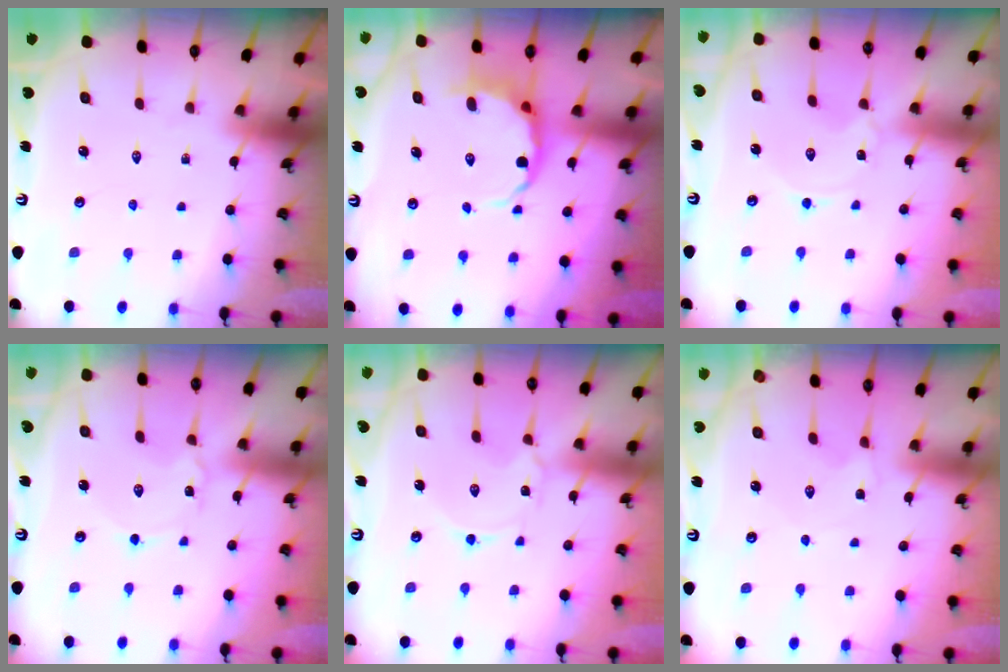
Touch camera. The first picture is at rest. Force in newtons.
{"total": 6.9, "press": 6.4, "slide": 2.6}
{"total": 0.0}
{"total": 2.7, "press": 2.7, "slide": 0.2}
{"total": 1.7, "press": 1.7, "slide": 0.3}
{"total": 1.8, "press": 1.7, "slide": 0.4}